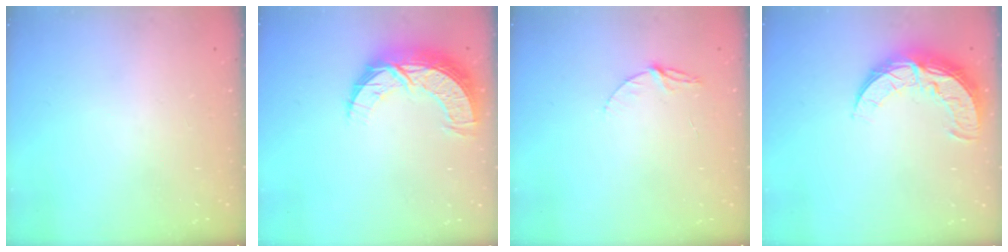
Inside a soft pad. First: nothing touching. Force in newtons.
{"total": 11.7, "press": 11.6, "slide": 0.9}
{"total": 5.9, "press": 5.9, "slide": 0.5}
{"total": 10.3, "press": 10.3, "slide": 0.7}